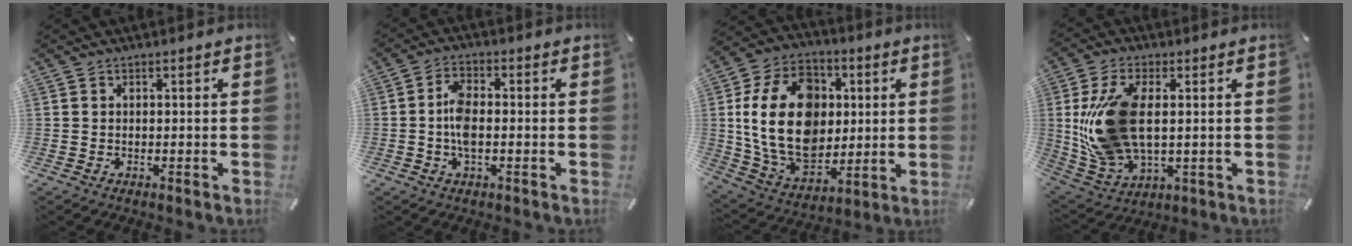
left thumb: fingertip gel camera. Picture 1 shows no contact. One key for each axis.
{"total": 5.6, "fx": -0.9, "fy": 2.8, "fz": 4.8, "tx": -0.105, "ty": 0.002, "tz": -0.019}
{"total": 22.7, "fx": 2.2, "fy": 17.1, "fz": 14.7, "tx": -0.287, "ty": -0.001, "tz": 0.047}
{"total": 16.3, "fx": 1.8, "fy": 8.9, "fz": 13.5, "tx": -0.302, "ty": -0.011, "tz": 0.034}